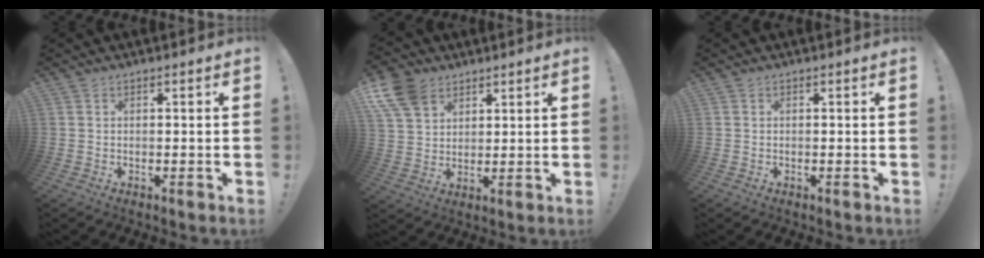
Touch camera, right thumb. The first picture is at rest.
{"total": 10.4, "force": [6.1, 7.1, 4.6], "torque": [-0.094, -0.027, 0.123]}
{"total": 0.0}